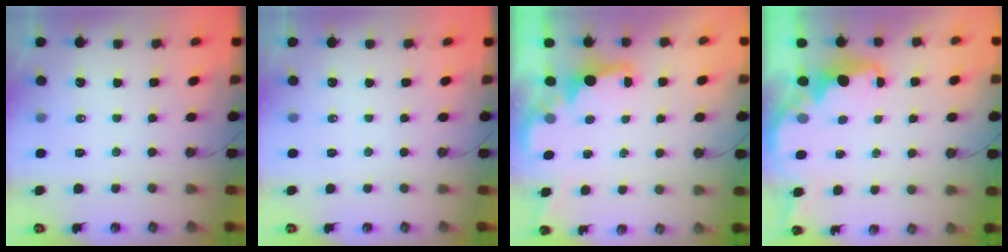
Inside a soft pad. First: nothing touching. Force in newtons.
{"total": 0.0}
{"total": 2.0, "press": 1.9, "slide": 0.7}
{"total": 2.2, "press": 2.1, "slide": 0.9}